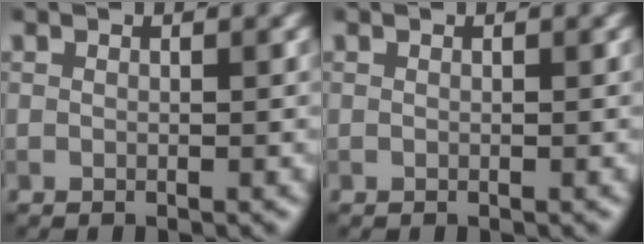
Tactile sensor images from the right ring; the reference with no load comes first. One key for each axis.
{"total": 0.0}